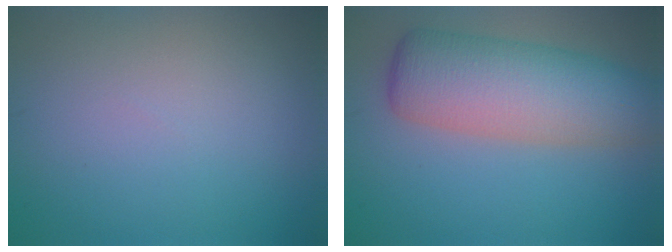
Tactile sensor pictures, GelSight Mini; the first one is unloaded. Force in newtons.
{"total": 8.2, "press": 8.2, "slide": 0.3}